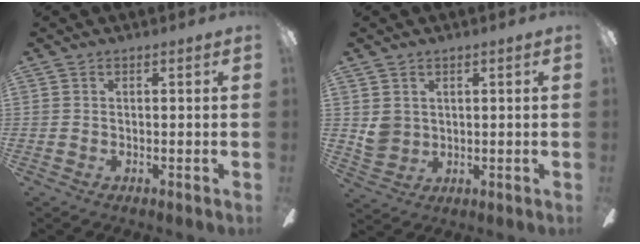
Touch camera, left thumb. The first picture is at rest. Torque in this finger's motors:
{"motor_torque": [0.58, 0.57, 0.65, -0.54, 0.00]}